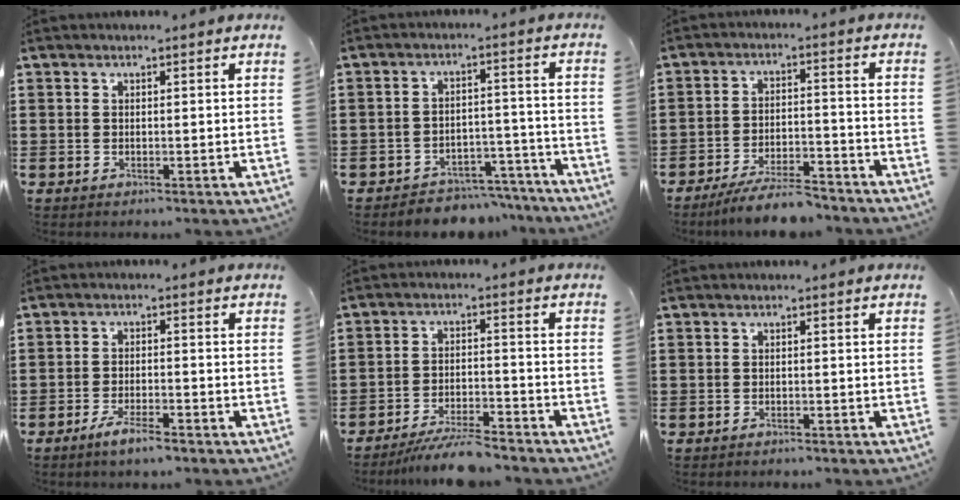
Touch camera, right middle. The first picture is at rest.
{"total": 4.9, "force": [-4.8, 0.9, 0.3], "torque": [-0.005, 0.013, -0.097]}
{"total": 7.0, "force": [-6.4, 0.5, 2.7], "torque": [-0.050, -0.001, -0.120]}
{"total": 3.8, "force": [-2.8, 0.3, 2.5], "torque": [-0.047, -0.002, -0.052]}
{"total": 6.9, "force": [-6.4, 0.5, 2.5], "torque": [-0.046, 0.002, -0.120]}
{"total": 0.7, "force": [-0.7, 0.0, 0.0], "torque": [-0.001, -0.001, -0.015]}